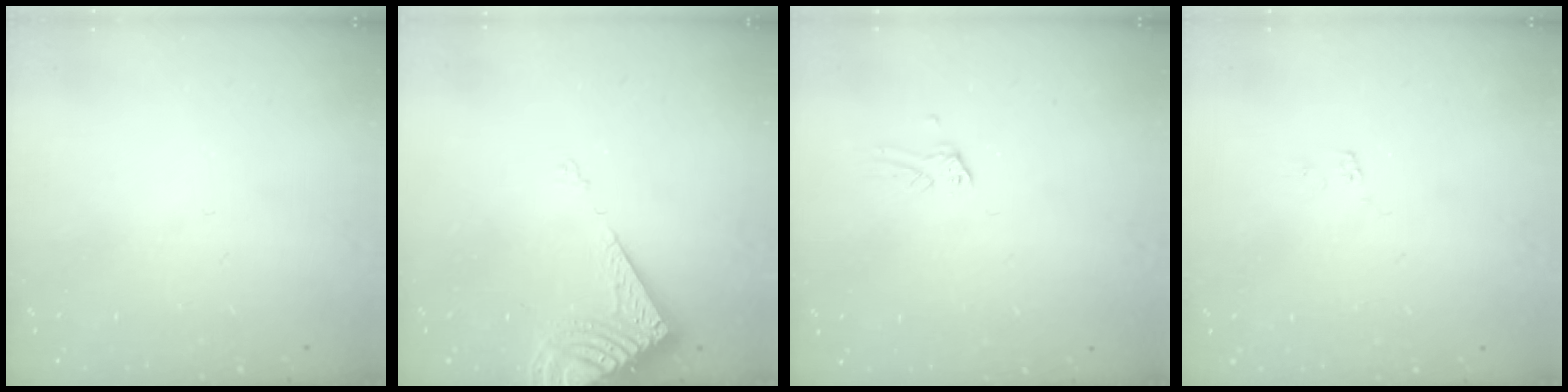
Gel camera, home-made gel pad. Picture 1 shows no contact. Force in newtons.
{"total": 7.8, "press": 7.7, "slide": 0.9}
{"total": 0.0}
{"total": 3.7, "press": 3.7, "slide": 0.1}